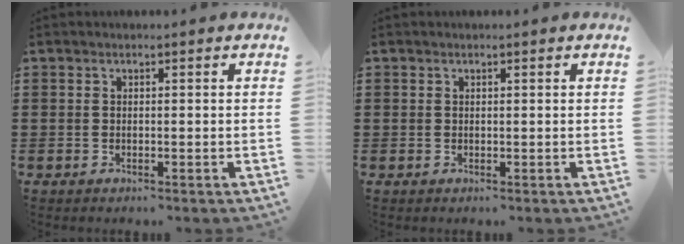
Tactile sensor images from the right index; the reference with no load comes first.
{"total": 0.6, "force": [0.2, 0.6, 0.0], "torque": [-0.002, 0.004, 0.004]}